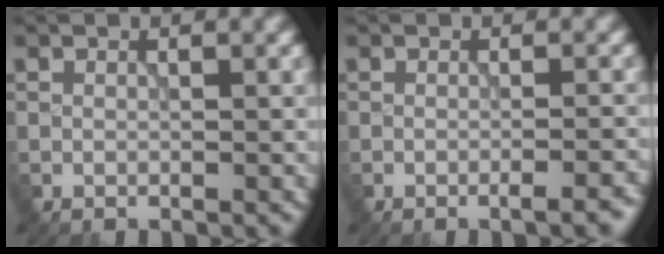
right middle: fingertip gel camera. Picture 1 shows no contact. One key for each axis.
{"total": 2.4, "fx": -1.2, "fy": 0.6, "fz": 2.0, "tx": -0.017, "ty": 0.006, "tz": -0.022}